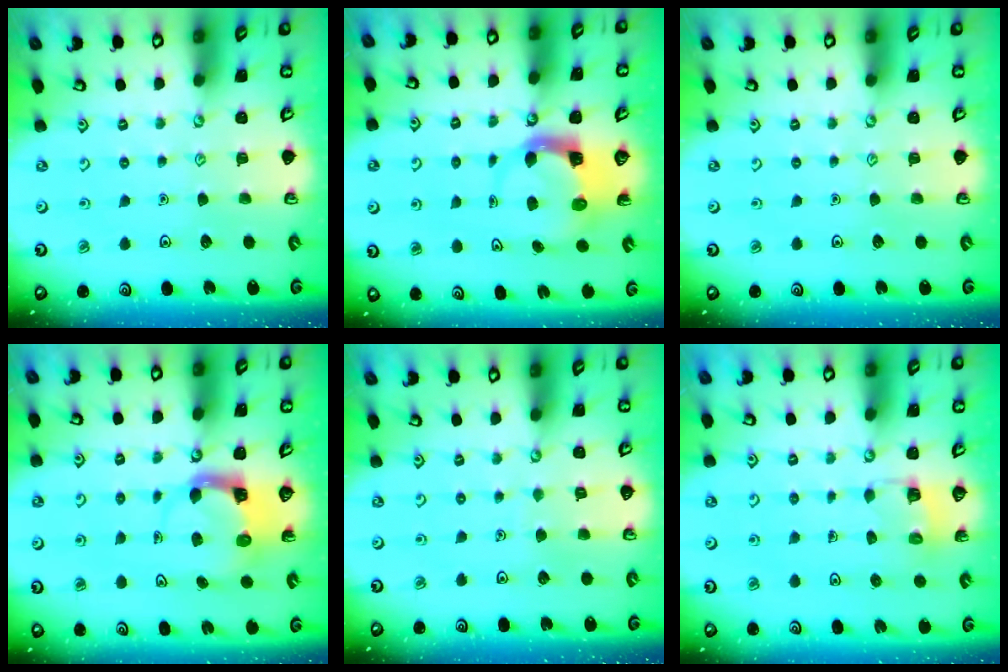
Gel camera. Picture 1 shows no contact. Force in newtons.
{"total": 3.6, "press": 3.5, "slide": 0.5}
{"total": 0.0}
{"total": 3.7, "press": 3.7, "slide": 0.5}
{"total": 2.5, "press": 2.5, "slide": 0.3}
{"total": 2.8, "press": 2.8, "slide": 0.2}